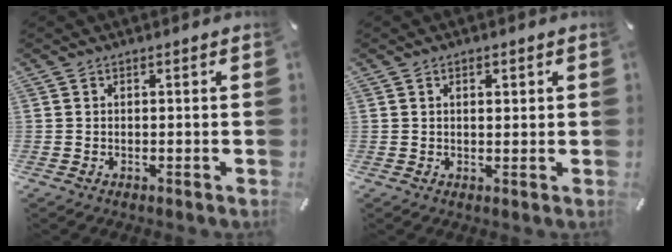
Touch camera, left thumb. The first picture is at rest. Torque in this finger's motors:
{"motor_torque": [-0.01, -0.35, 0.09, 0.08, -0.04]}